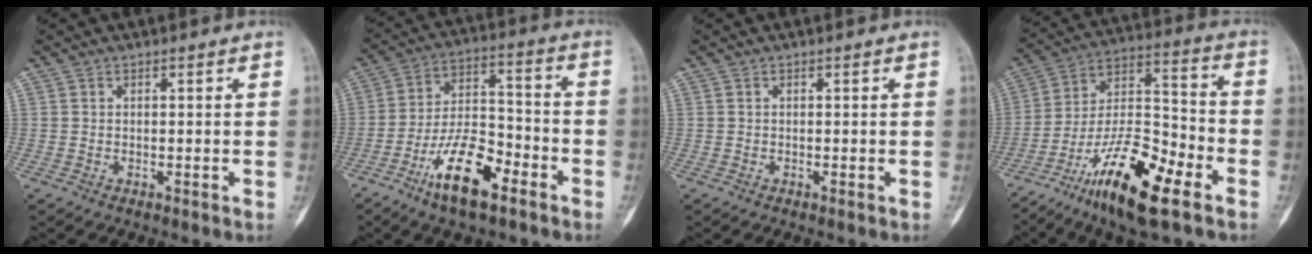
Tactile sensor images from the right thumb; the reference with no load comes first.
{"total": 14.3, "force": [-7.9, 5.7, 10.4], "torque": [-0.178, 0.055, -0.143]}
{"total": 0.0}
{"total": 20.0, "force": [-11.2, 6.0, 15.4], "torque": [-0.278, 0.066, -0.200]}